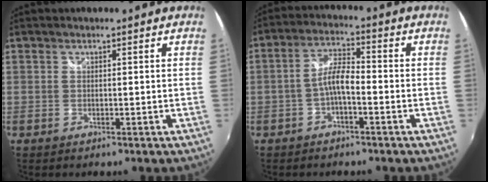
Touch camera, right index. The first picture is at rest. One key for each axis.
{"total": 4.9, "fx": -2.1, "fy": 1.4, "fz": 4.3, "tx": -0.088, "ty": 0.014, "tz": -0.040}